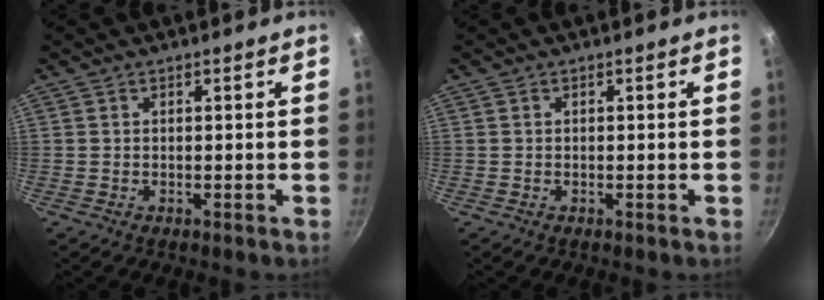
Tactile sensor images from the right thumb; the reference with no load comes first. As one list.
[{"total": 0.0}]